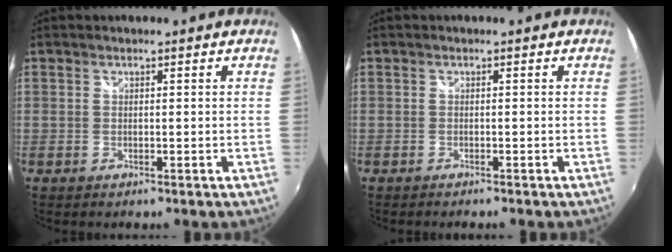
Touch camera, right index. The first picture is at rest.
{"total": 1.3, "force": [-1.2, 0.2, 0.3], "torque": [-0.010, -0.011, -0.020]}